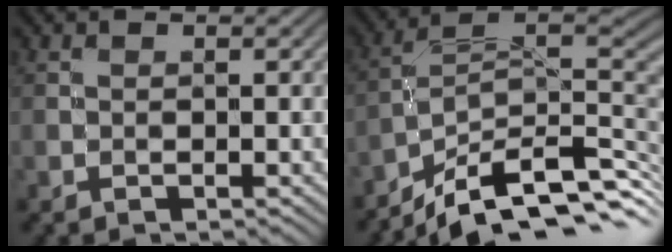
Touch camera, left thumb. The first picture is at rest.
{"total": 11.7, "force": [-7.0, 4.0, 8.4], "torque": [-0.155, 0.004, -0.117]}